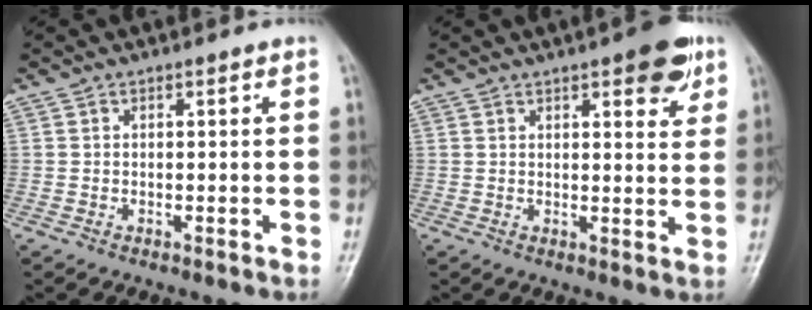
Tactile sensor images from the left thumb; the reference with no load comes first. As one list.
[{"total": 7.9, "force": [4.6, 2.7, 5.9], "torque": [-0.053, -0.019, 0.055]}]